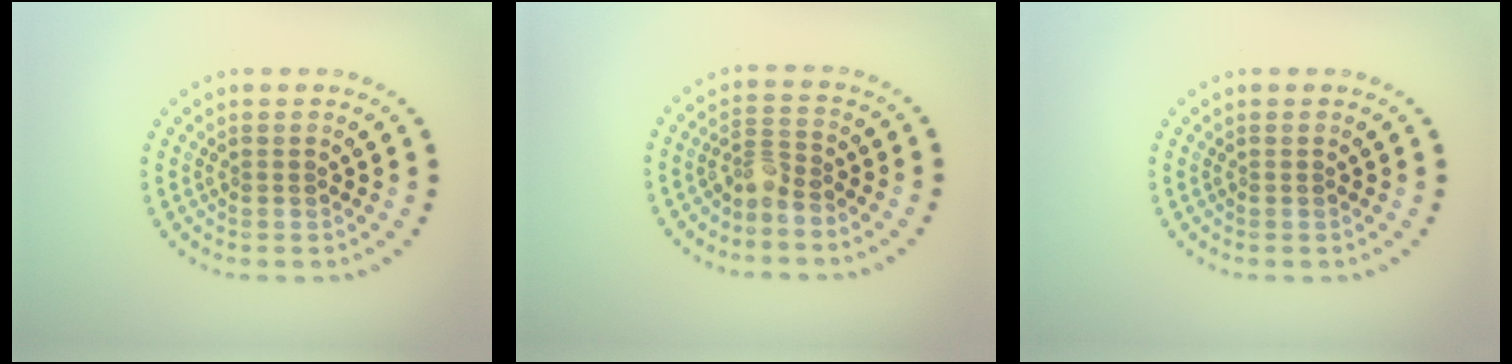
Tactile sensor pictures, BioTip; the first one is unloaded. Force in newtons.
{"total": 2.1, "press": 1.5, "slide": 1.4}
{"total": 0.0}